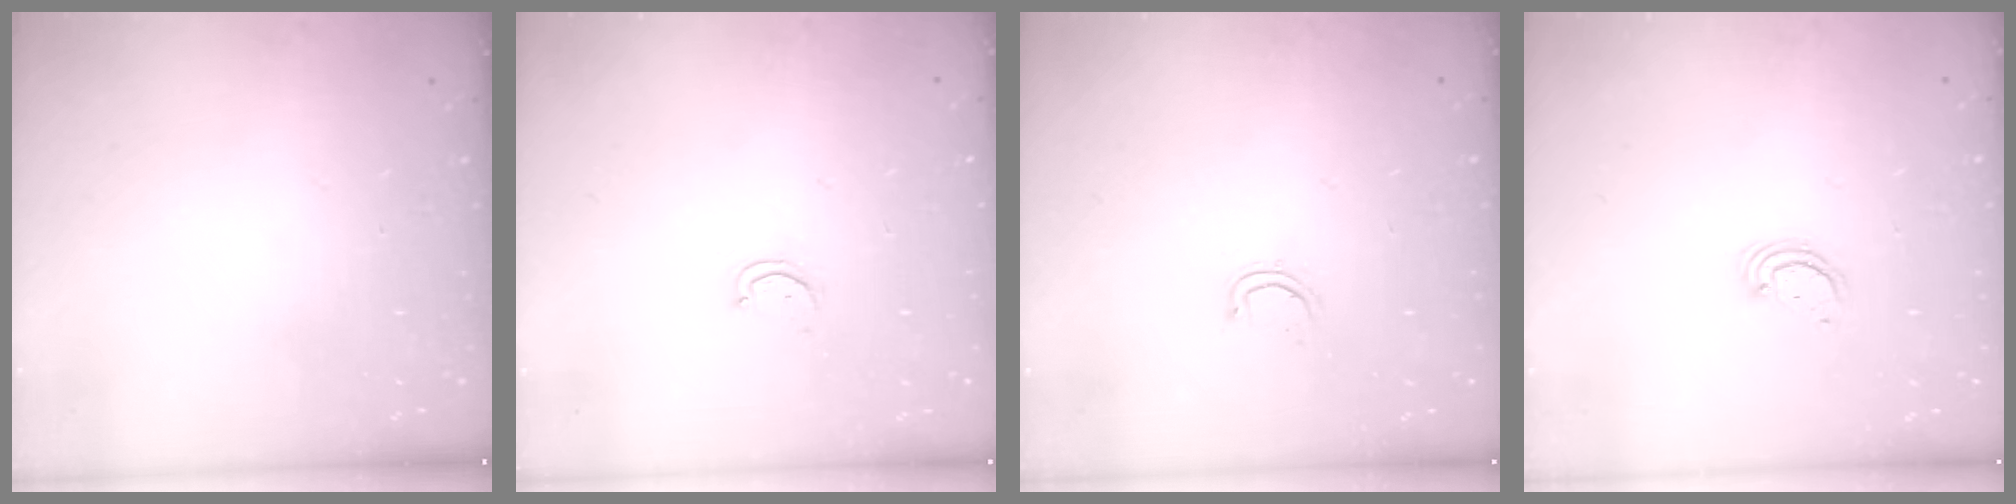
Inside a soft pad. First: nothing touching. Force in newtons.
{"total": 2.7, "press": 2.7, "slide": 0.3}
{"total": 4.3, "press": 4.2, "slide": 1.0}
{"total": 2.3, "press": 2.3, "slide": 0.1}